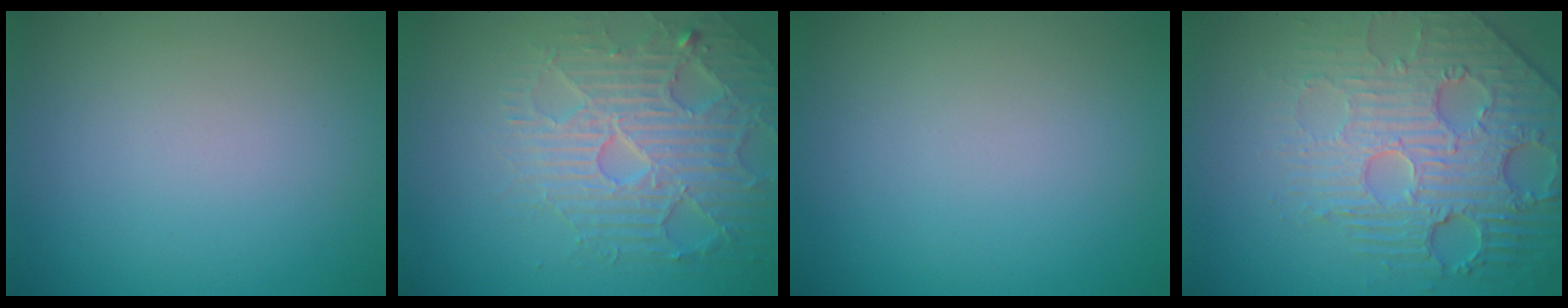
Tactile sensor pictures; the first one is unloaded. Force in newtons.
{"total": 4.7, "press": 4.6, "slide": 0.9}
{"total": 0.0}
{"total": 5.7, "press": 5.0, "slide": 2.7}